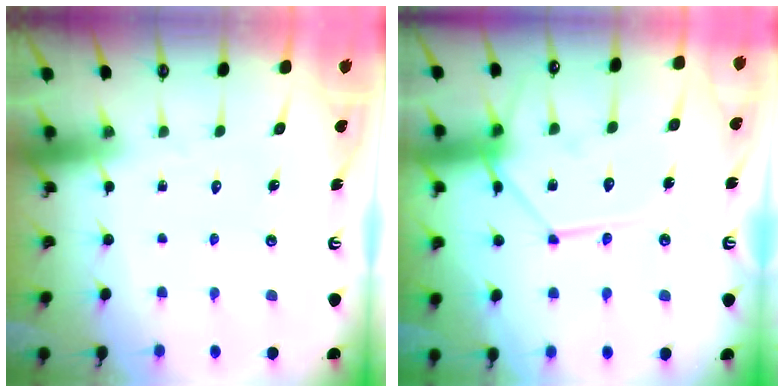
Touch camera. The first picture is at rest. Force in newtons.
{"total": 13.4, "press": 13.2, "slide": 1.7}